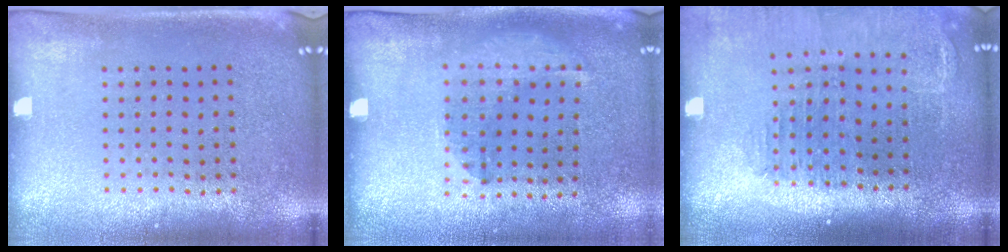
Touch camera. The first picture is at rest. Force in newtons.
{"total": 1.4, "press": 0.9, "slide": 1.1}
{"total": 1.4, "press": 1.4, "slide": 0.2}